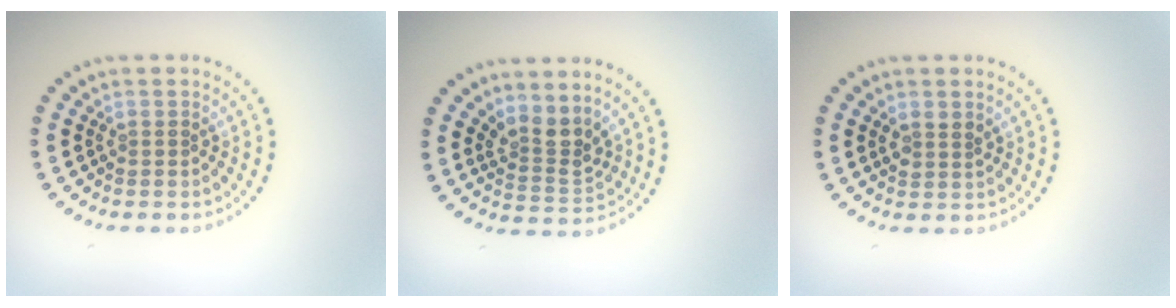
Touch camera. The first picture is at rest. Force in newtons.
{"total": 2.8, "press": 2.1, "slide": 1.9}
{"total": 1.3, "press": 1.2, "slide": 0.6}